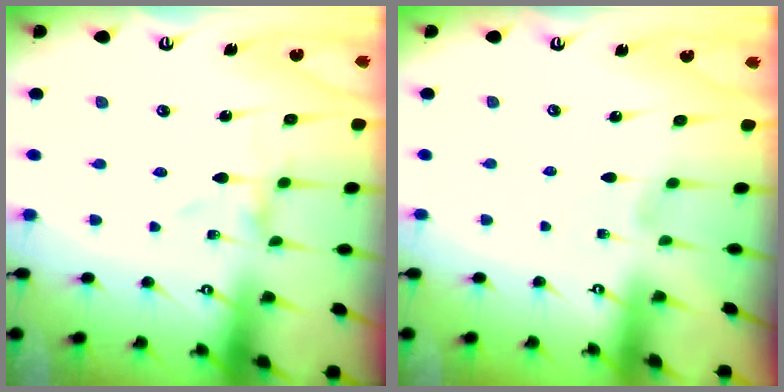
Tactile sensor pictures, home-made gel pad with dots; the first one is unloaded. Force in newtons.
{"total": 0.9, "press": 0.9, "slide": 0.1}